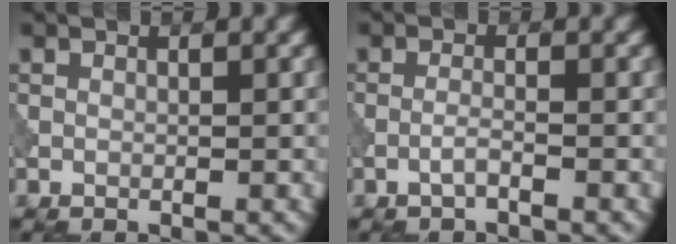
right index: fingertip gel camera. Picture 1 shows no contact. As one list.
[{"total": 1.2, "force": [-0.8, 0.1, 1.0], "torque": [-0.016, 0.006, -0.020]}]